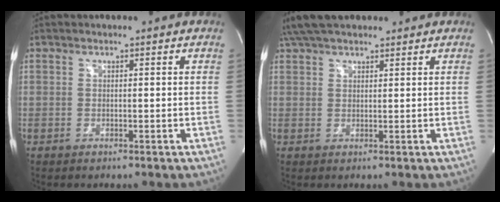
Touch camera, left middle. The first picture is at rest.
{"total": 8.6, "force": [7.1, 2.8, 4.0], "torque": [-0.068, 0.042, 0.127]}